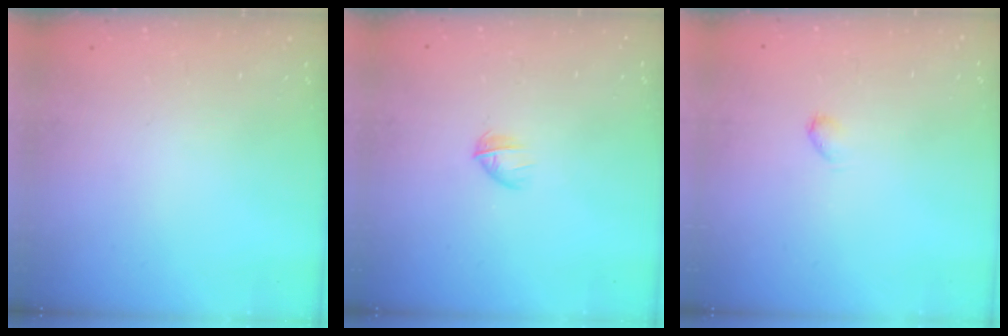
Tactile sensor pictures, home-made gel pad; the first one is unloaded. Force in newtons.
{"total": 3.3, "press": 3.2, "slide": 1.0}
{"total": 2.2, "press": 2.2, "slide": 0.4}